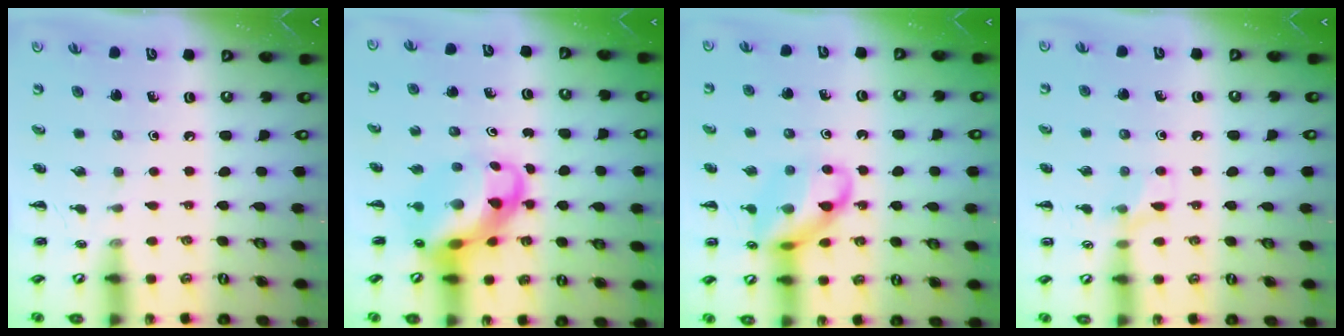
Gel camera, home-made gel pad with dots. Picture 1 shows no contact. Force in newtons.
{"total": 7.6, "press": 7.3, "slide": 2.1}
{"total": 12.4, "press": 12.2, "slide": 2.0}
{"total": 6.8, "press": 6.4, "slide": 2.4}